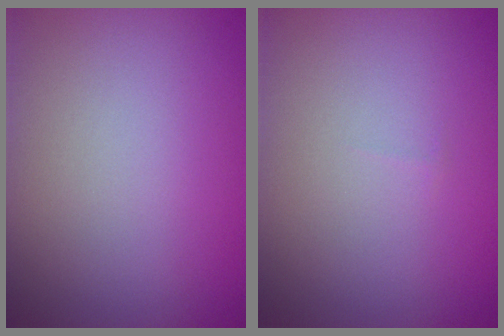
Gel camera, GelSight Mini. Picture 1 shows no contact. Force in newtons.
{"total": 0.0}